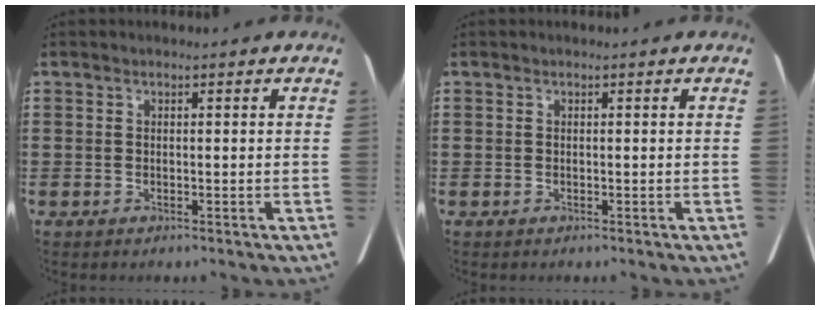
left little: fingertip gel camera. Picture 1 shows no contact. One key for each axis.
{"total": 0.0}